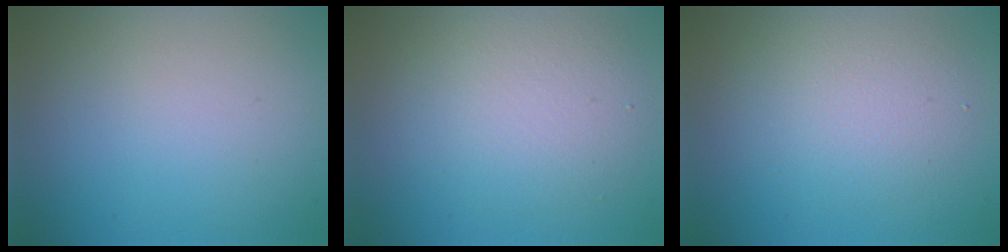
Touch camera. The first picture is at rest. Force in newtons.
{"total": 4.4, "press": 4.4, "slide": 0.3}
{"total": 3.9, "press": 3.9, "slide": 0.2}